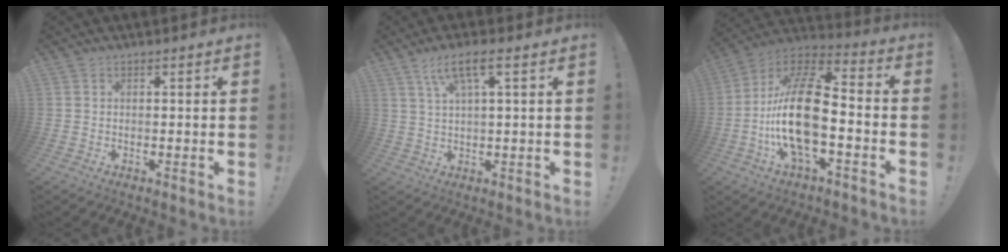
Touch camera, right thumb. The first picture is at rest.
{"total": 6.9, "force": [3.0, 1.4, 6.1], "torque": [-0.113, -0.003, 0.051]}
{"total": 22.3, "force": [-4.6, 9.8, 19.5], "torque": [-0.387, 0.029, -0.077]}